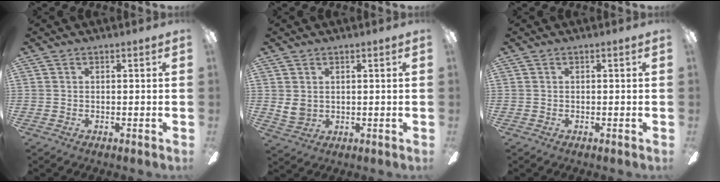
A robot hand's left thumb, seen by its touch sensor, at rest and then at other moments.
{"total": 3.8, "force": [1.9, 2.9, 1.7], "torque": [-0.034, -0.005, 0.034]}
{"total": 0.0}